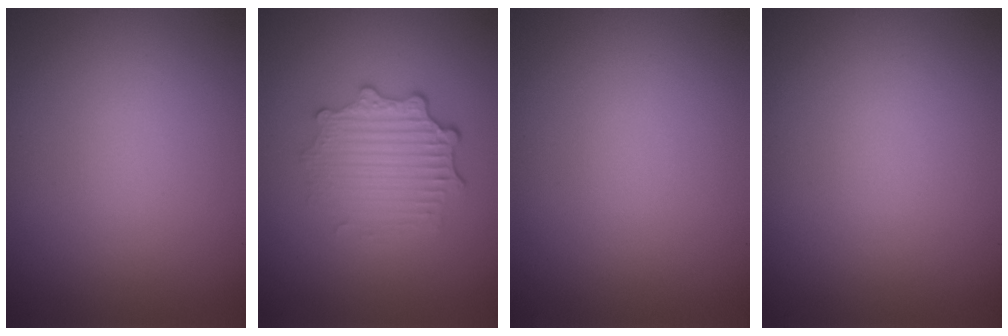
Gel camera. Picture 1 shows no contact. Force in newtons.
{"total": 3.6, "press": 2.8, "slide": 2.3}
{"total": 0.0}
{"total": 0.0}